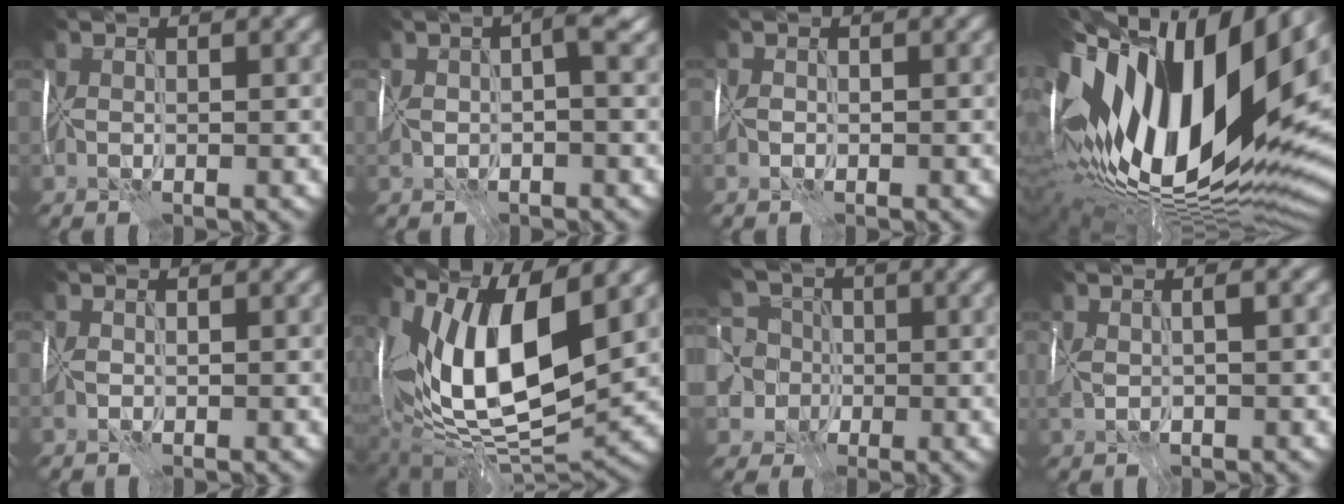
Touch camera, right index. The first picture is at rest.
{"total": 3.8, "force": [-0.1, 1.6, 3.4], "torque": [-0.067, 0.011, -0.011]}
{"total": 1.1, "force": [-0.6, 0.8, 0.6], "torque": [-0.013, 0.000, -0.017]}
{"total": 19.9, "force": [1.3, 9.0, 17.7], "torque": [-0.329, -0.010, 0.007]}
{"total": 1.1, "force": [-0.6, 0.7, 0.6], "torque": [-0.015, -0.001, -0.017]}
{"total": 15.2, "force": [4.1, 6.1, 13.3], "torque": [-0.230, 0.016, 0.072]}
{"total": 9.9, "force": [-2.0, 8.7, 4.2], "torque": [-0.079, 0.007, -0.078]}
{"total": 3.5, "force": [-0.2, 1.7, 3.1], "torque": [-0.067, 0.002, 0.001]}